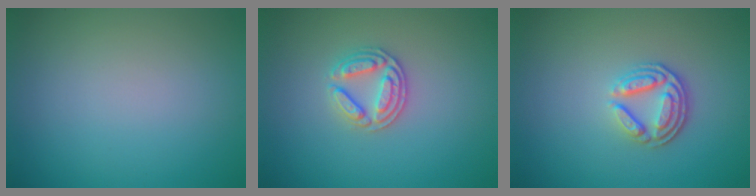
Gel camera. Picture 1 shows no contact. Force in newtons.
{"total": 2.8, "press": 2.7, "slide": 0.7}
{"total": 3.7, "press": 2.7, "slide": 2.4}